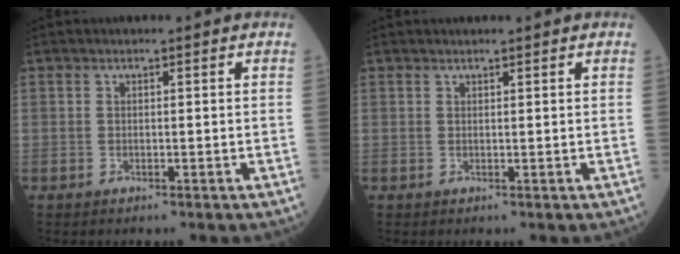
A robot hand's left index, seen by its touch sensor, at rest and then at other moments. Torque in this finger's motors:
{"motor_torque": [0.21, -0.12, -0.03, -0.01]}